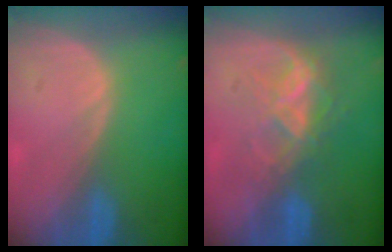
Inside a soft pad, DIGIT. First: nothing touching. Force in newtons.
{"total": 7.0, "press": 5.9, "slide": 3.7}